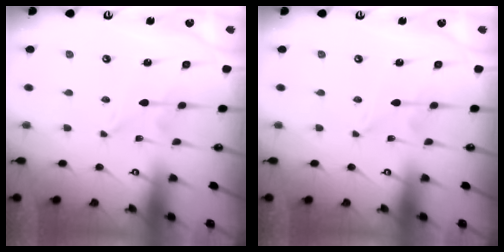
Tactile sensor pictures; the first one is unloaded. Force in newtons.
{"total": 0.0}